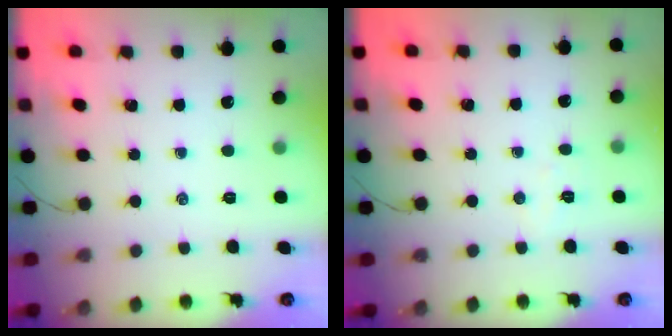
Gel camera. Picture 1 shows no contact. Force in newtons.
{"total": 4.0, "press": 3.9, "slide": 0.8}